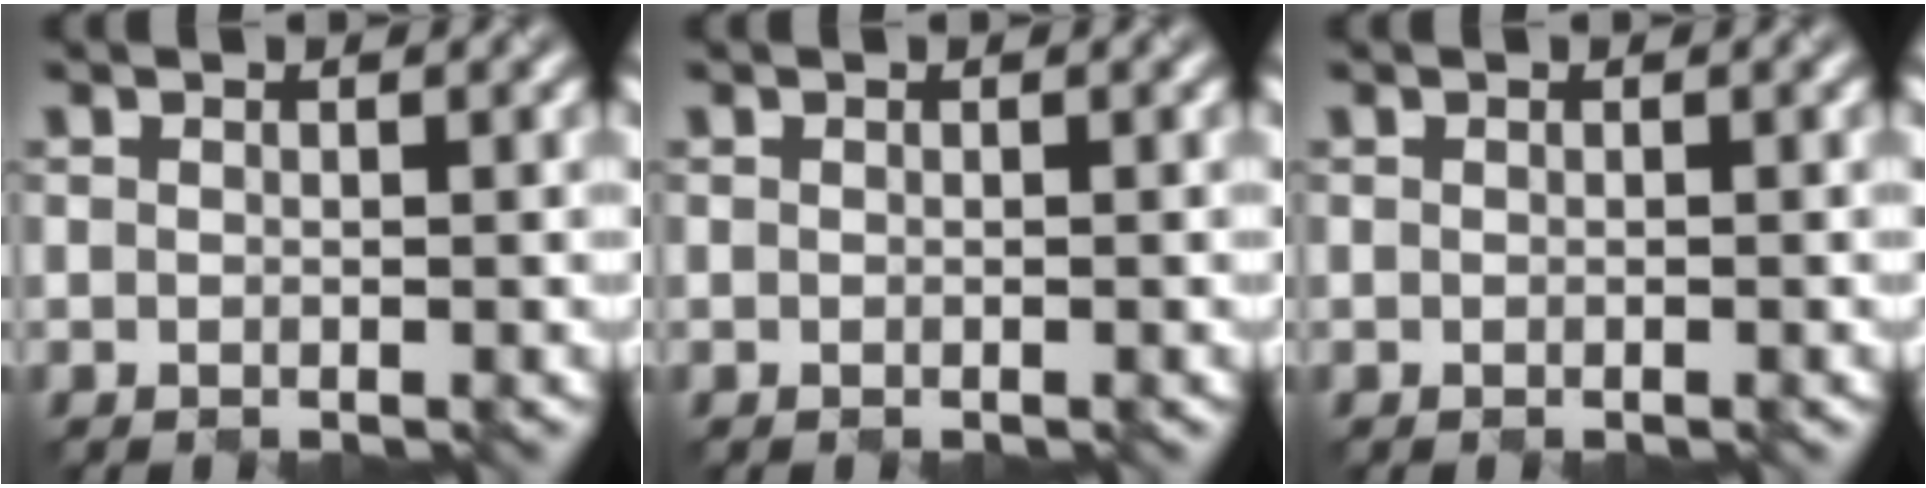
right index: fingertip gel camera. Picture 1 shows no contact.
{"total": 0.0}
{"total": 0.0}